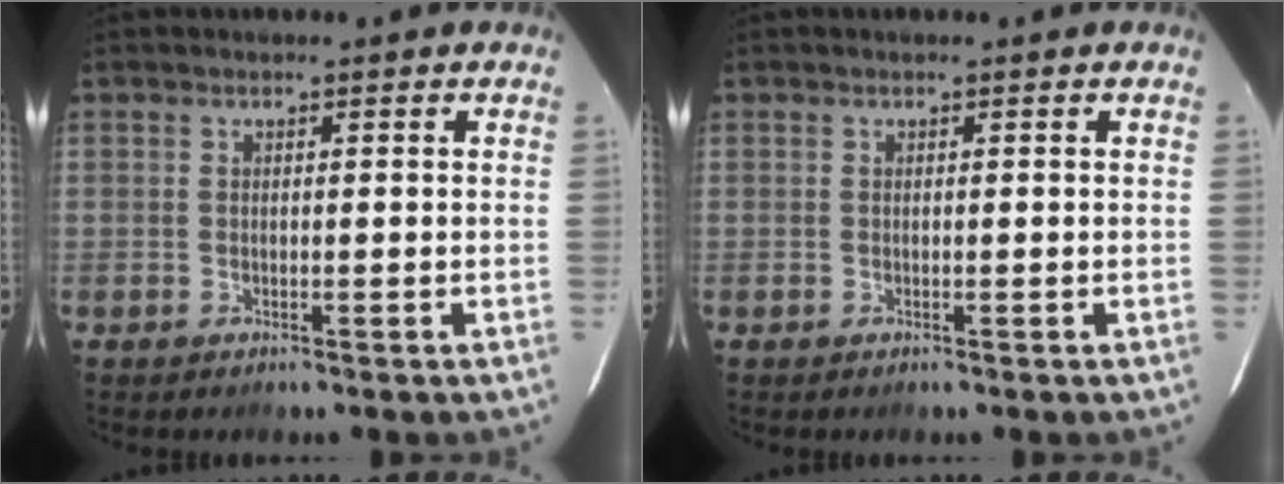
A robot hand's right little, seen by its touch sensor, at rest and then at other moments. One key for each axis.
{"total": 0.0}